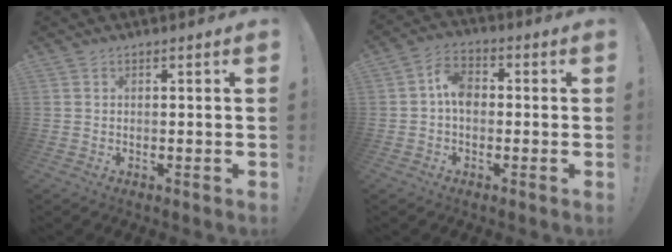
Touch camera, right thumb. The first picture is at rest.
{"total": 7.3, "force": [0.0, 5.3, 5.0], "torque": [-0.084, 0.012, 0.000]}